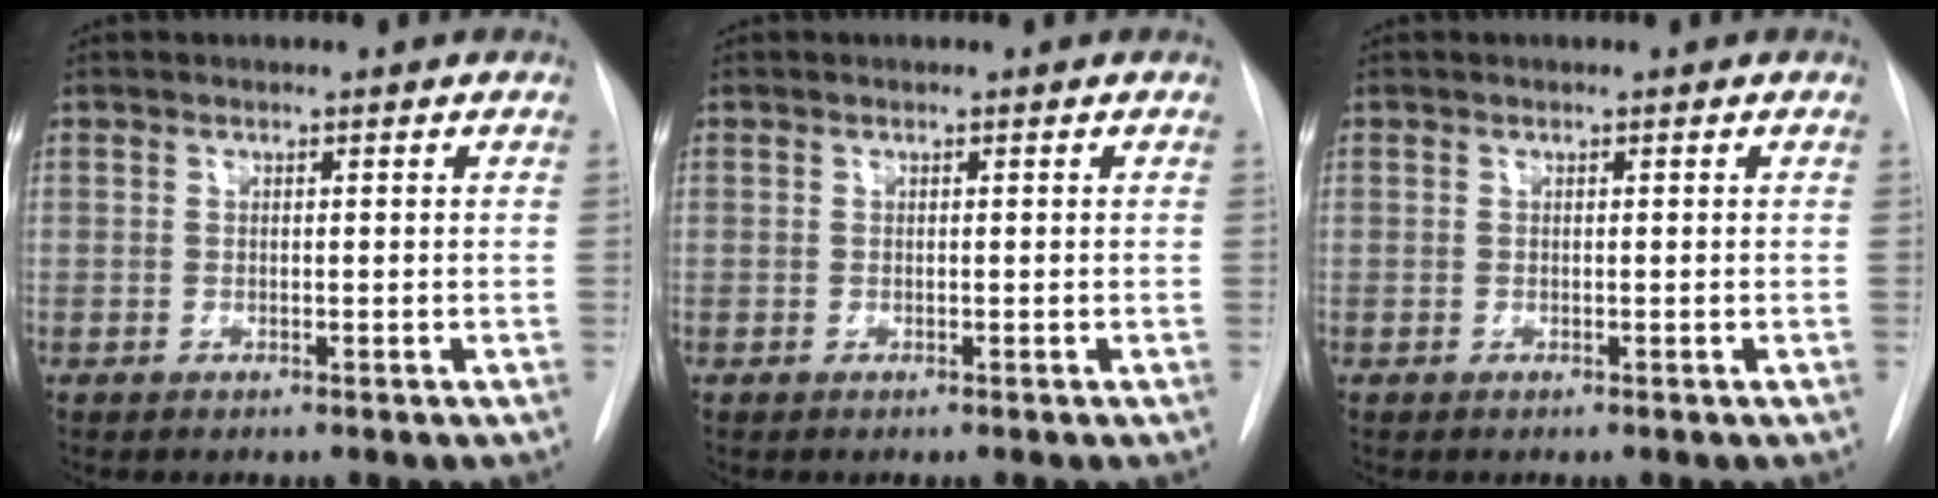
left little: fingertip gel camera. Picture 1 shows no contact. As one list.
[{"total": 0.0}, {"total": 0.0}]